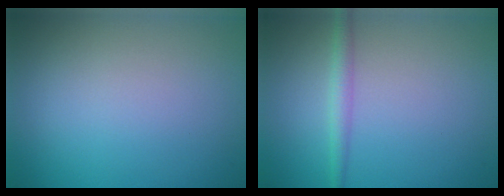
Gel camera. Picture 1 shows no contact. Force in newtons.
{"total": 1.8, "press": 1.8, "slide": 0.0}